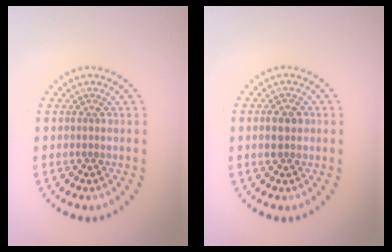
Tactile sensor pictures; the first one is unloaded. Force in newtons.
{"total": 2.4, "press": 2.4, "slide": 0.1}